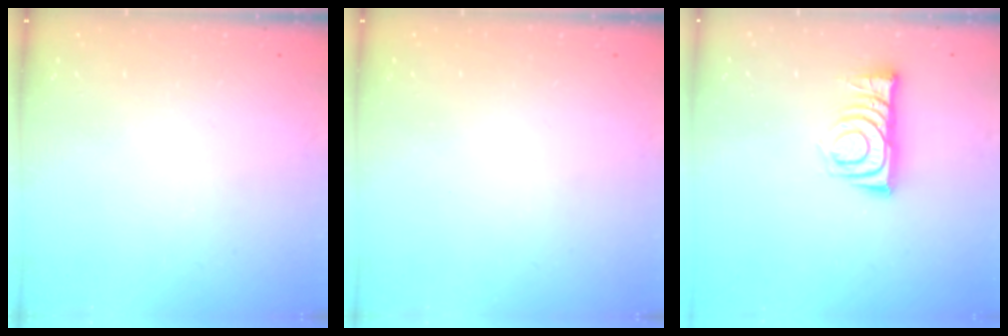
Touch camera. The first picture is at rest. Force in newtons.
{"total": 0.0}
{"total": 9.0, "press": 9.0, "slide": 1.1}